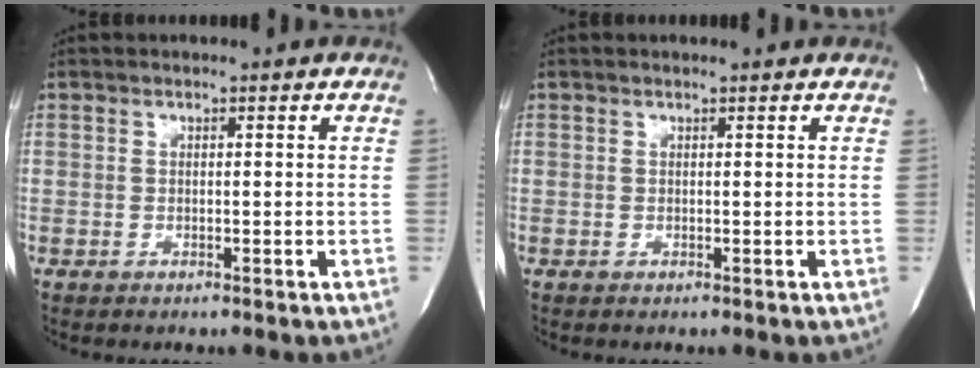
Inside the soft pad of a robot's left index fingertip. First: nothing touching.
{"total": 0.8, "force": [0.8, -0.1, 0.2], "torque": [-0.009, 0.005, 0.013]}